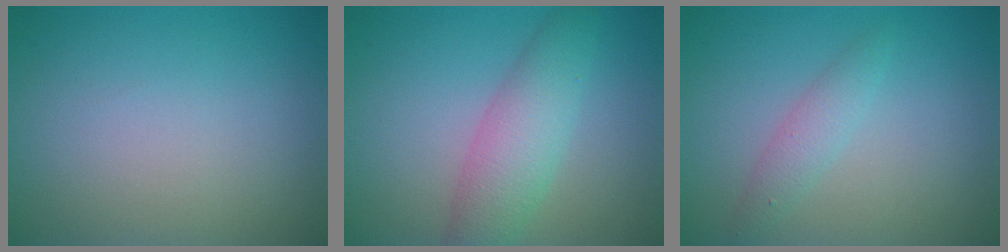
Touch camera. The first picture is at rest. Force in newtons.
{"total": 4.7, "press": 4.7, "slide": 0.1}
{"total": 1.8, "press": 1.8, "slide": 0.1}